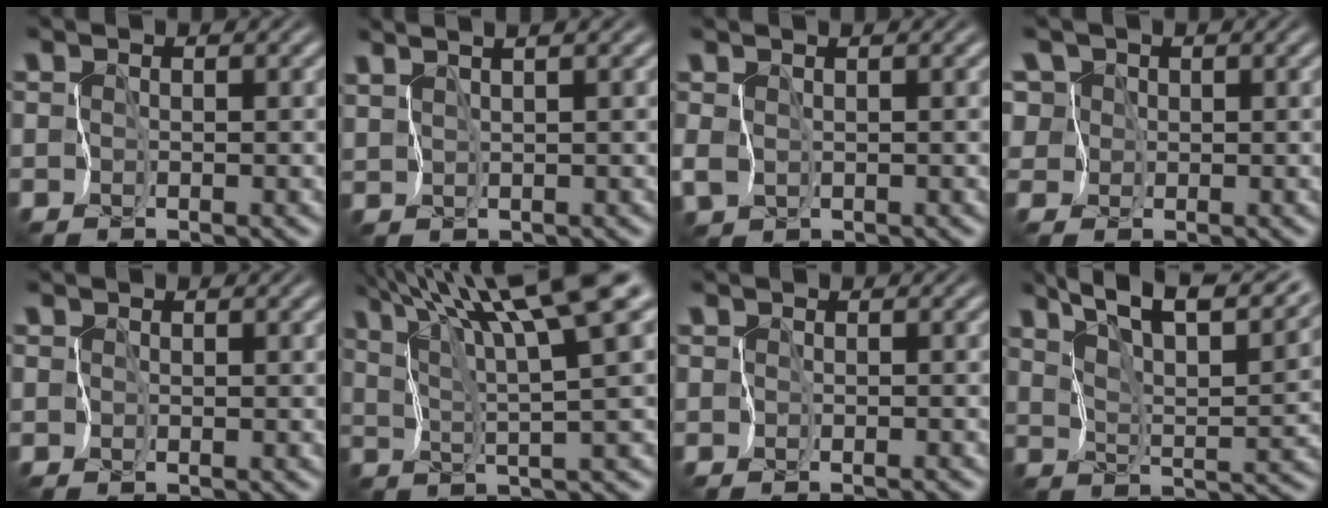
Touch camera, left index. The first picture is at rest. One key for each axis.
{"total": 3.9, "fx": 3.0, "fy": 0.5, "fz": 2.5, "tx": -0.042, "ty": 0.021, "tz": 0.040}
{"total": 1.4, "fx": 0.7, "fy": 0.6, "fz": 1.1, "tx": -0.034, "ty": 0.000, "tz": 0.014}
{"total": 5.5, "fx": 2.6, "fy": 4.5, "fz": 2.0, "tx": -0.050, "ty": 0.025, "tz": 0.022}
{"total": 0.0}
{"total": 10.9, "fx": 6.7, "fy": 1.2, "fz": 8.5, "tx": -0.132, "ty": 0.019, "tz": 0.113}
{"total": 0.8, "fx": -0.6, "fy": 0.0, "fz": -0.4, "tx": 0.016, "ty": -0.010, "tz": -0.015}
{"total": 10.8, "fx": 9.0, "fy": 2.2, "fz": 5.6, "tx": -0.093, "ty": 0.014, "tz": 0.106}